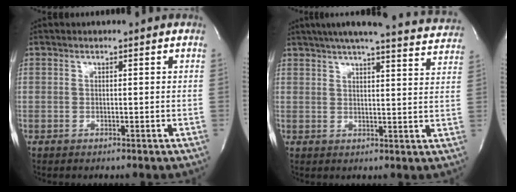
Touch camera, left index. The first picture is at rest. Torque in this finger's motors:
{"motor_torque": [0.26, -0.31, 0.26, 0.06]}